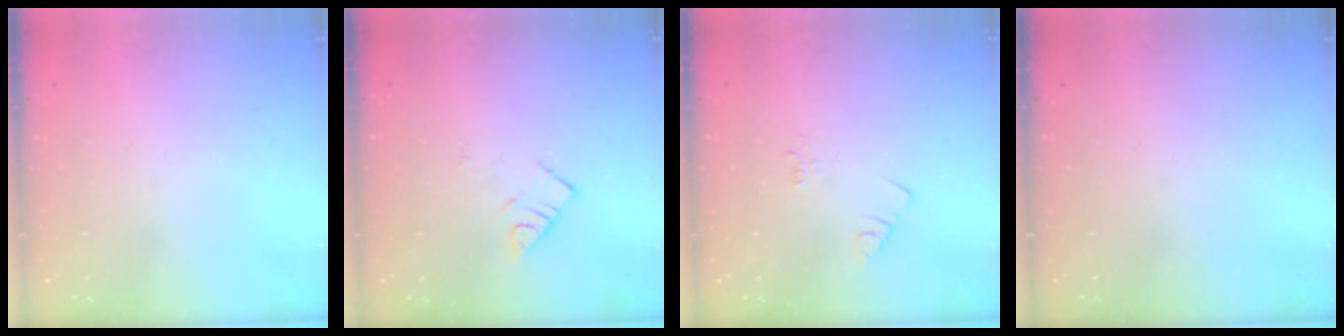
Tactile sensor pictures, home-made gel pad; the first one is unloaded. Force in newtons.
{"total": 4.3, "press": 4.3, "slide": 0.5}
{"total": 1.9, "press": 1.9, "slide": 0.3}
{"total": 0.0}